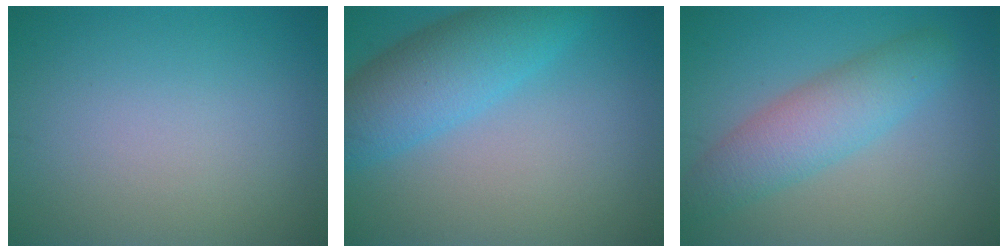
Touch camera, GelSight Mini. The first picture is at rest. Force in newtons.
{"total": 6.6, "press": 6.6, "slide": 0.1}
{"total": 4.9, "press": 4.9, "slide": 0.1}